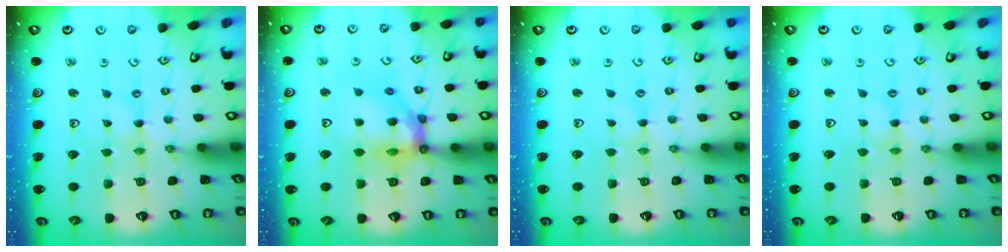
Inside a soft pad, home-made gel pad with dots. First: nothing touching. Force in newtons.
{"total": 12.8, "press": 12.7, "slide": 1.5}
{"total": 0.6, "press": 0.6, "slide": 0.2}
{"total": 1.2, "press": 1.1, "slide": 0.3}